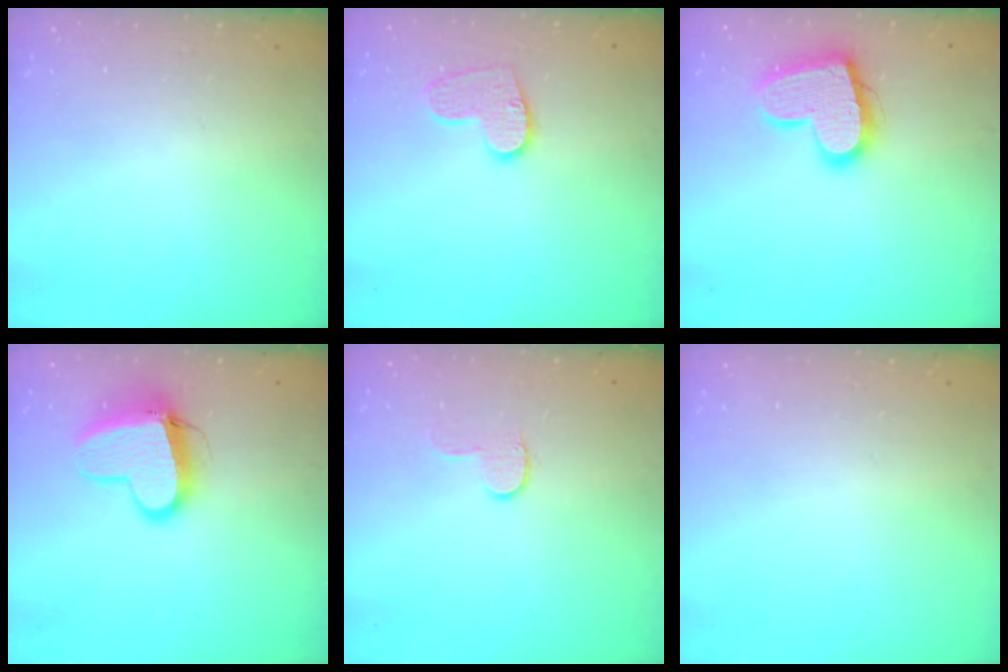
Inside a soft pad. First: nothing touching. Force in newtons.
{"total": 10.4, "press": 10.4, "slide": 0.7}
{"total": 17.7, "press": 17.6, "slide": 1.5}
{"total": 11.7, "press": 11.6, "slide": 1.3}
{"total": 4.6, "press": 4.6, "slide": 0.5}
{"total": 0.0}